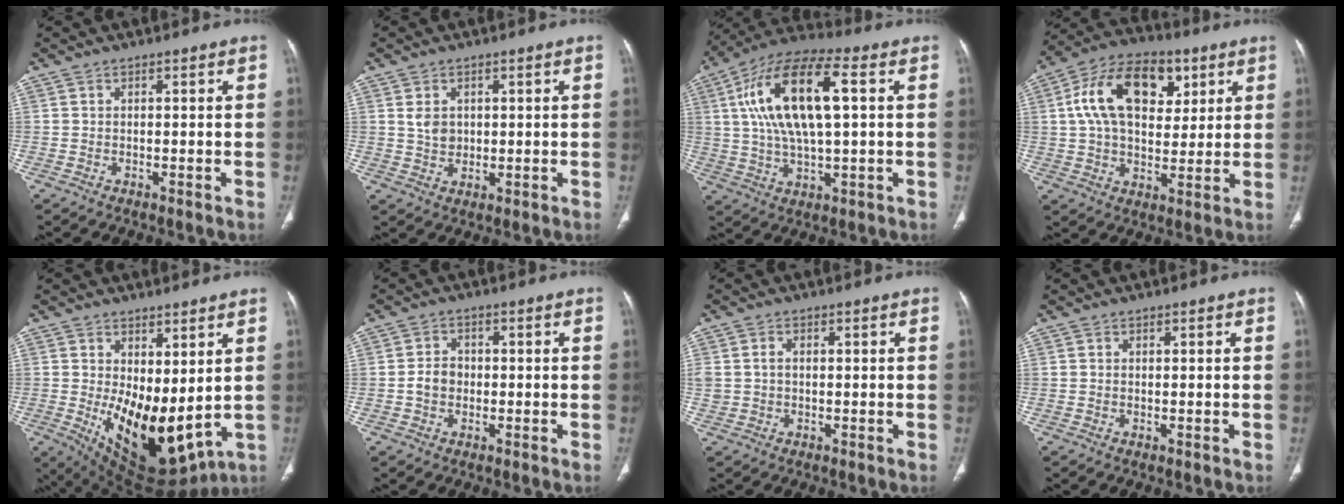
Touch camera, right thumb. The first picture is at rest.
{"total": 3.6, "force": [1.0, 2.8, 2.1], "torque": [-0.024, -0.008, 0.024]}
{"total": 18.6, "force": [3.8, 6.9, 16.8], "torque": [-0.319, 0.020, 0.063]}
{"total": 18.4, "force": [5.9, 11.3, 13.3], "torque": [-0.201, 0.002, 0.092]}
{"total": 16.4, "force": [0.4, 8.4, 14.1], "torque": [-0.202, -0.038, 0.038]}
{"total": 3.6, "force": [-0.5, 2.9, 2.0], "torque": [-0.028, 0.012, -0.015]}
{"total": 2.8, "force": [0.3, 2.2, 1.8], "torque": [-0.042, 0.010, 0.011]}
{"total": 0.0}